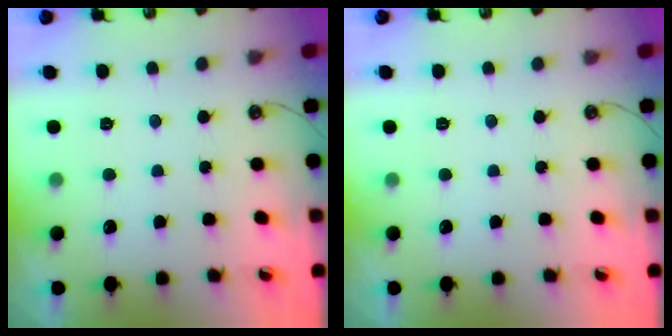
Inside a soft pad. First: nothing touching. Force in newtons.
{"total": 0.0}